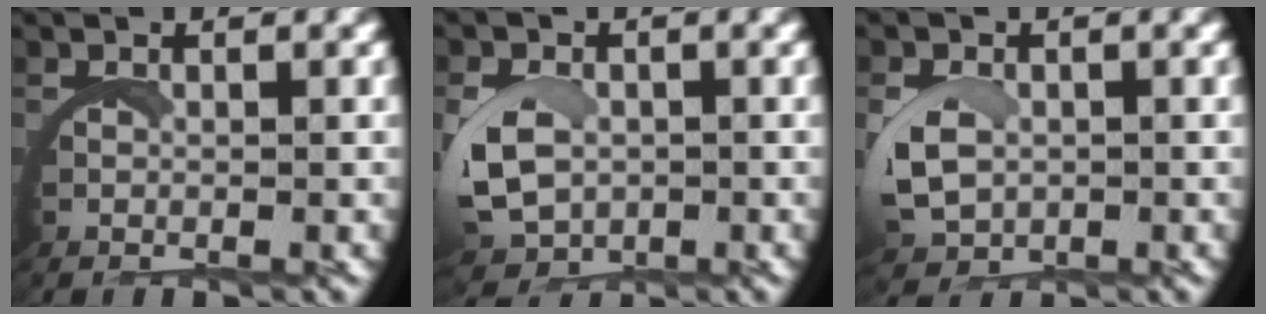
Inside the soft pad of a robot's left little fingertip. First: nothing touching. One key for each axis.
{"total": 4.3, "fx": -0.1, "fy": 3.2, "fz": 2.8, "tx": -0.082, "ty": -0.019, "tz": 0.010}
{"total": 3.1, "fx": 0.3, "fy": 2.1, "fz": 2.2, "tx": -0.067, "ty": -0.008, "tz": 0.012}